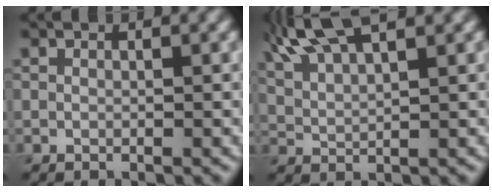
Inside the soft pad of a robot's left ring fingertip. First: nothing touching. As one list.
[{"total": 7.2, "force": [5.1, 2.1, 4.6], "torque": [-0.091, 0.031, 0.072]}]